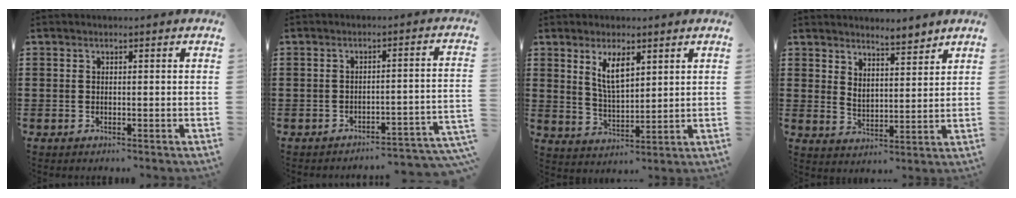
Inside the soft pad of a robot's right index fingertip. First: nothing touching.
{"total": 3.3, "force": [-3.1, -0.3, 1.2], "torque": [-0.025, -0.009, -0.066]}
{"total": 5.6, "force": [2.8, 2.3, 4.3], "torque": [-0.085, 0.001, 0.049]}
{"total": 4.2, "force": [4.1, 1.0, 0.3], "torque": [-0.021, -0.015, 0.078]}